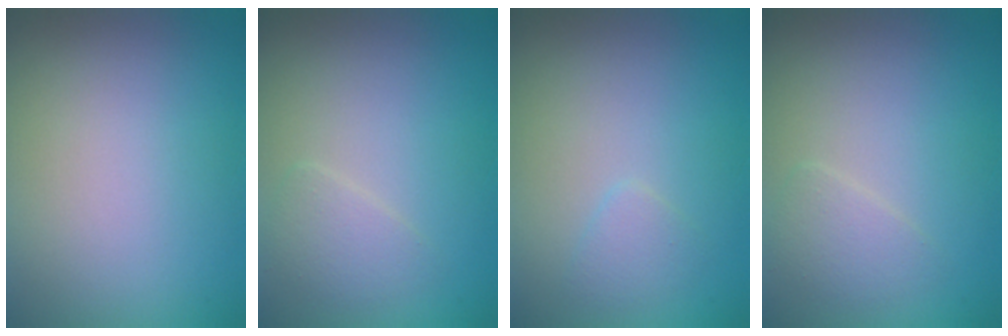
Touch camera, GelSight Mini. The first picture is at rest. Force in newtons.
{"total": 1.7, "press": 1.7, "slide": 0.1}
{"total": 1.2, "press": 1.2, "slide": 0.1}
{"total": 1.7, "press": 1.7, "slide": 0.1}